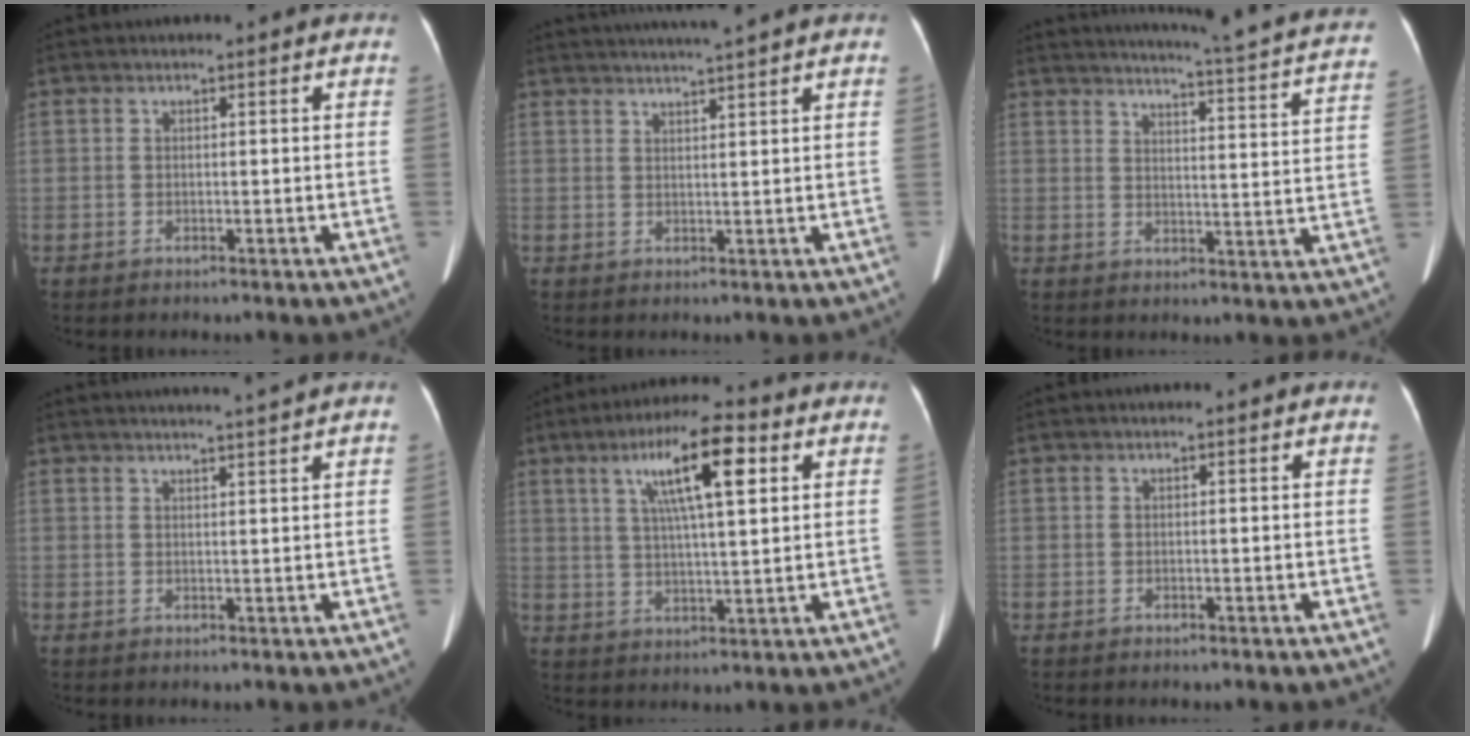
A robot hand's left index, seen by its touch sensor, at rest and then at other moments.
{"total": 7.1, "force": [6.3, -1.2, 3.1], "torque": [-0.046, 0.017, 0.087]}
{"total": 23.2, "force": [21.3, -0.2, 9.2], "torque": [-0.132, -0.074, 0.243]}
{"total": 5.3, "force": [4.8, -1.4, 1.7], "torque": [-0.020, 0.003, 0.057]}
{"total": 11.4, "force": [4.6, 1.9, 10.2], "torque": [-0.179, 0.020, 0.078]}
{"total": 0.0}